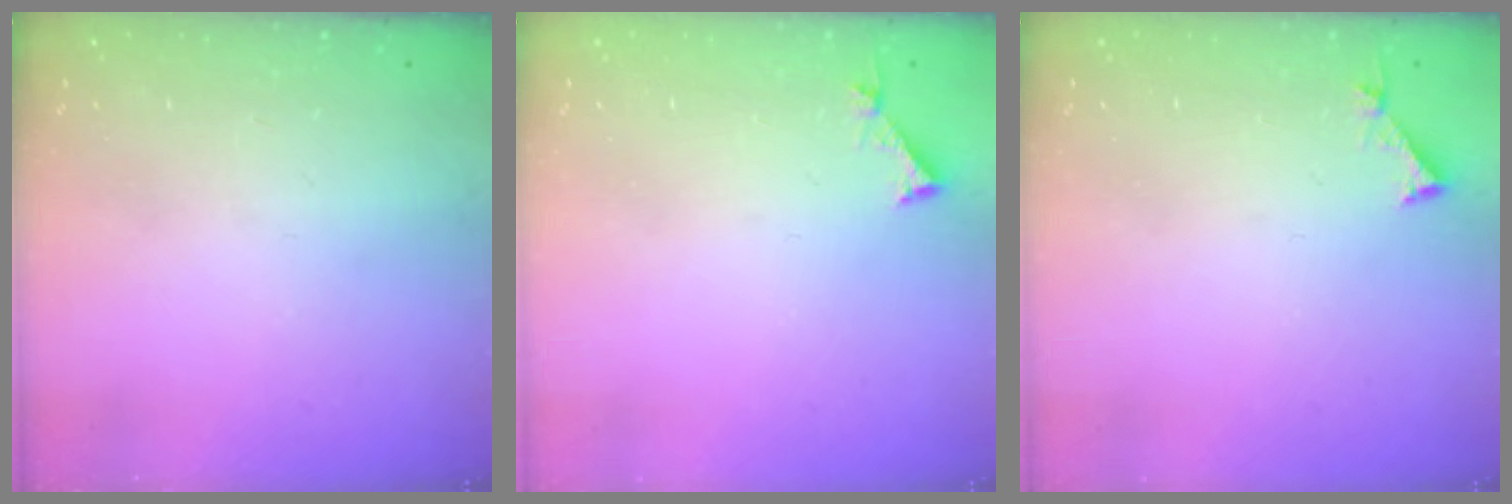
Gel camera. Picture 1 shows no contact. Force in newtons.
{"total": 3.1, "press": 3.1, "slide": 0.3}
{"total": 3.1, "press": 3.1, "slide": 0.3}